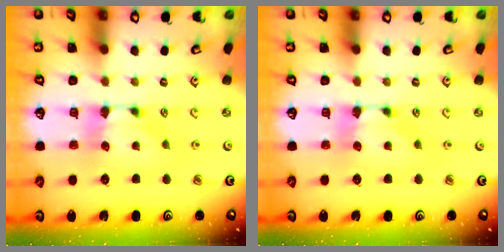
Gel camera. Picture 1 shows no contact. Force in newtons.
{"total": 0.0}